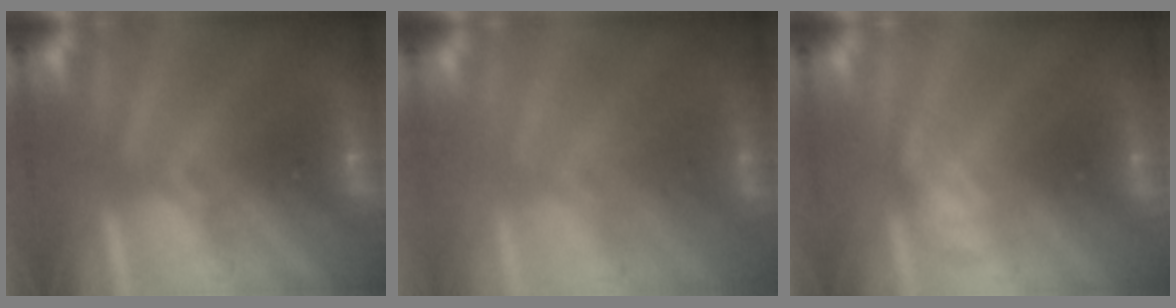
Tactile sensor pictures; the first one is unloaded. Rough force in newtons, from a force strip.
{"total": 2.1}
{"total": 2.7}